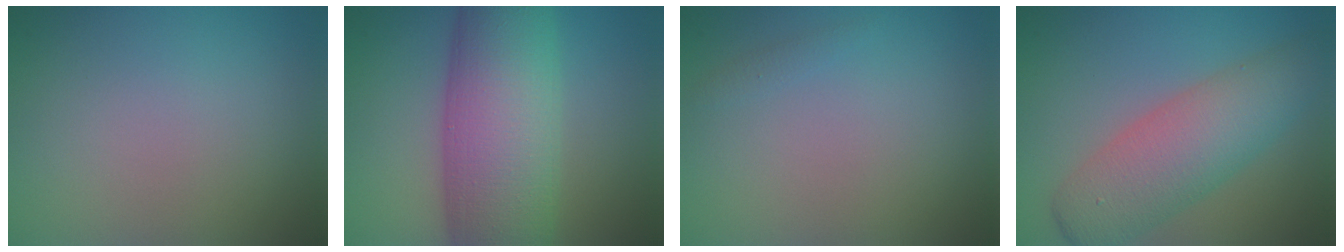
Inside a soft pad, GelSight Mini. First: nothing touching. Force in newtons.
{"total": 12.3, "press": 12.3, "slide": 0.4}
{"total": 0.6, "press": 0.6, "slide": 0.0}
{"total": 6.9, "press": 6.9, "slide": 0.3}